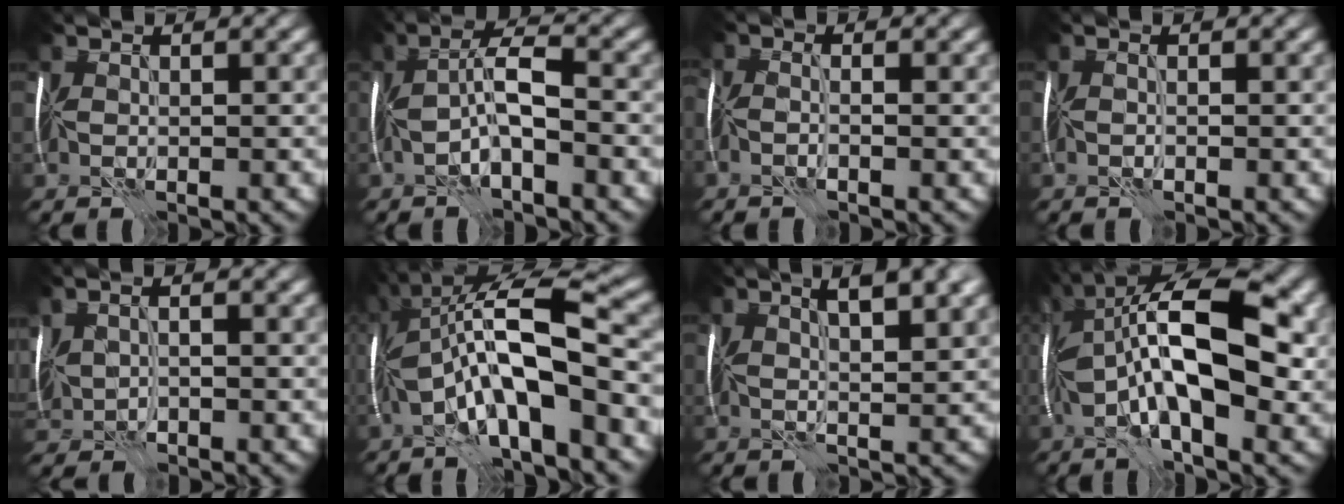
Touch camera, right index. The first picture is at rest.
{"total": 3.6, "force": [-1.5, 0.7, 3.3], "torque": [-0.067, 0.009, -0.031]}
{"total": 1.5, "force": [-1.4, 0.0, 0.5], "torque": [-0.006, -0.007, -0.032]}
{"total": 1.1, "force": [-0.6, -0.4, -0.8], "torque": [0.008, -0.004, -0.009]}
{"total": 3.5, "force": [-0.9, 2.1, 2.7], "torque": [-0.075, -0.011, -0.011]}
{"total": 11.1, "force": [-2.8, 3.0, 10.3], "torque": [-0.179, 0.018, -0.055]}
{"total": 5.9, "force": [3.0, 2.2, 4.6], "torque": [-0.044, 0.031, 0.023]}
{"total": 12.7, "force": [0.6, 5.2, 11.6], "torque": [-0.192, 0.022, 0.001]}